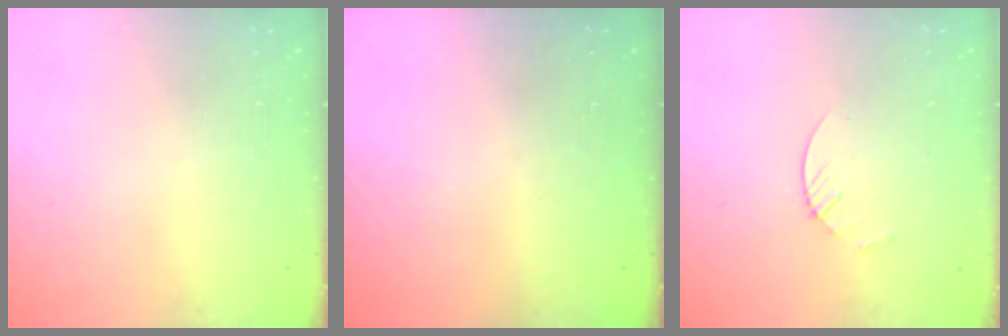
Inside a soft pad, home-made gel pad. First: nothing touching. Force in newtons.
{"total": 0.0}
{"total": 3.0, "press": 3.0, "slide": 0.3}